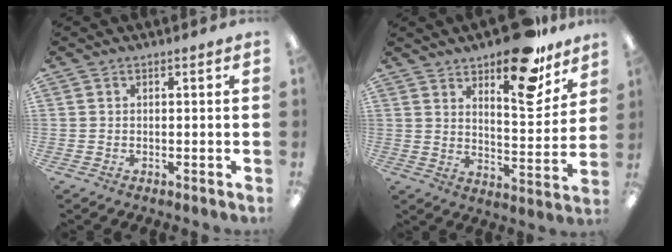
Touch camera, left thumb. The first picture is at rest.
{"total": 18.1, "force": [13.1, 6.8, 10.6], "torque": [-0.136, -0.087, 0.213]}